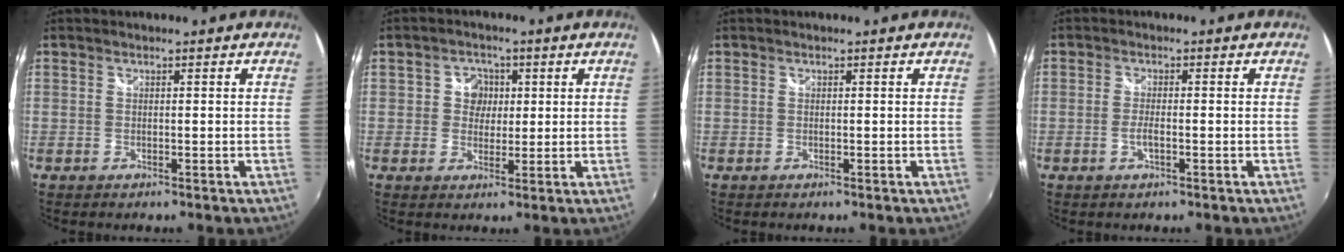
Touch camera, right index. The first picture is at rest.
{"total": 4.3, "force": [0.5, 4.1, 1.1], "torque": [-0.014, 0.009, 0.005]}
{"total": 0.0}
{"total": 2.1, "force": [-0.8, 0.4, 1.9], "torque": [-0.045, 0.000, -0.015]}